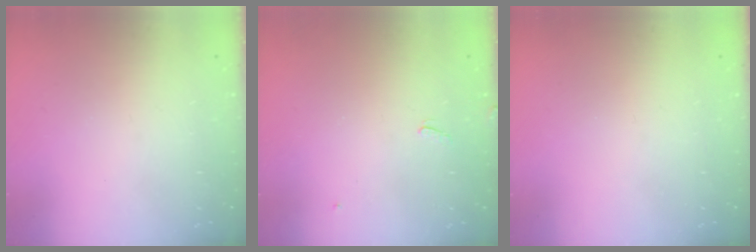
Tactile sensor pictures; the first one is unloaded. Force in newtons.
{"total": 3.3, "press": 3.3, "slide": 0.5}
{"total": 0.0}